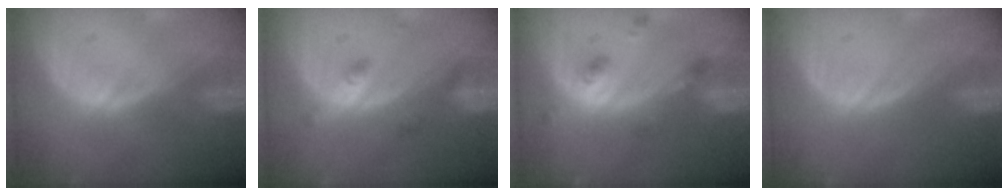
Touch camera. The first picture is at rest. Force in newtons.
{"total": 2.9, "press": 2.9, "slide": 0.2}
{"total": 4.8, "press": 4.4, "slide": 2.1}
{"total": 0.0}